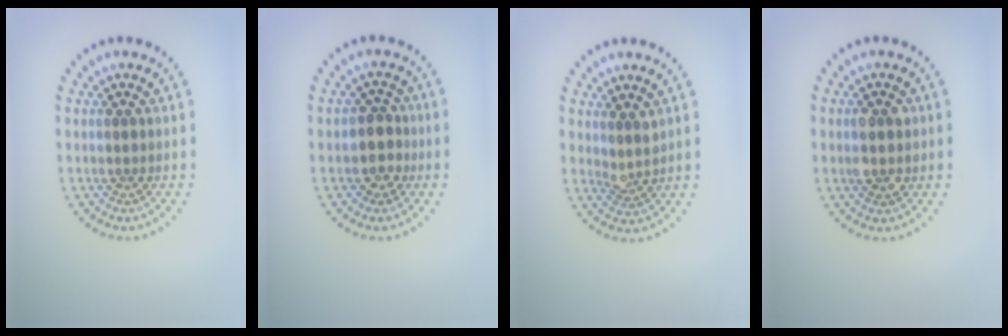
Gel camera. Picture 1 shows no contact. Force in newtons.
{"total": 2.4, "press": 2.2, "slide": 1.0}
{"total": 1.7, "press": 1.4, "slide": 1.0}
{"total": 2.7, "press": 2.7, "slide": 0.3}